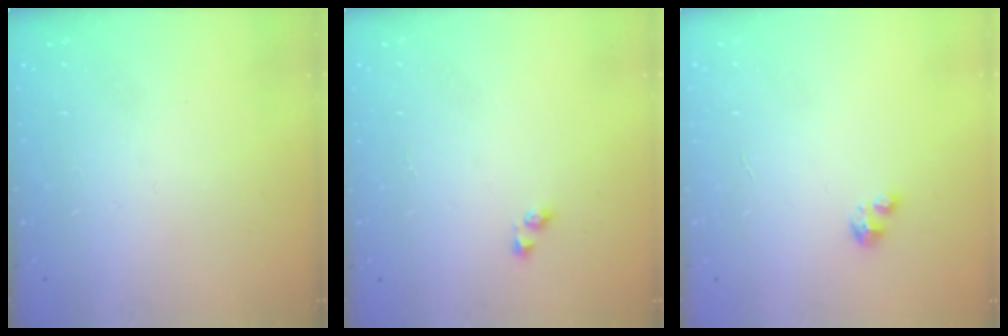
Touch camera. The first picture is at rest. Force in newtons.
{"total": 2.8, "press": 2.8, "slide": 0.3}
{"total": 2.0, "press": 2.0, "slide": 0.2}